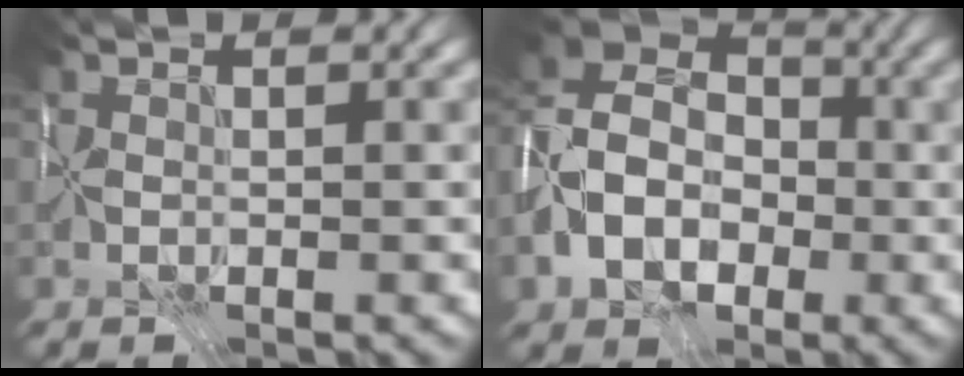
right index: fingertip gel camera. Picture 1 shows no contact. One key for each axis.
{"total": 10.1, "fx": -2.8, "fy": 7.5, "fz": 6.2, "tx": -0.131, "ty": -0.002, "tz": -0.063}